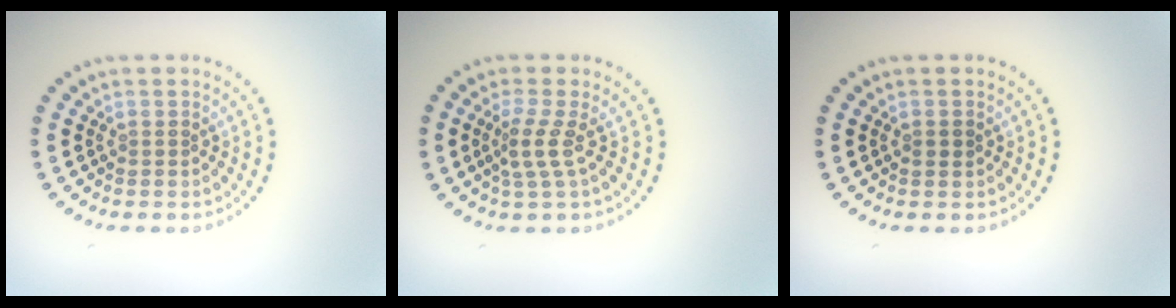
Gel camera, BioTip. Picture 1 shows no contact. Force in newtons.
{"total": 2.2, "press": 1.4, "slide": 1.7}
{"total": 0.8, "press": 0.8, "slide": 0.3}